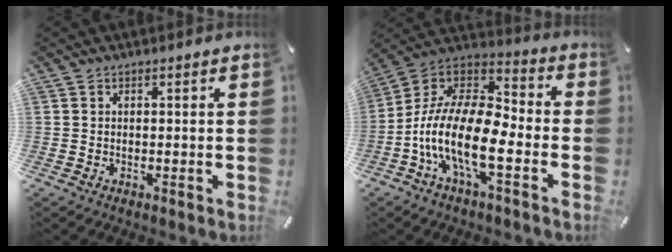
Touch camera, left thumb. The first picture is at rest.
{"total": 17.2, "force": [-7.9, 6.6, 13.8], "torque": [-0.301, 0.001, -0.145]}